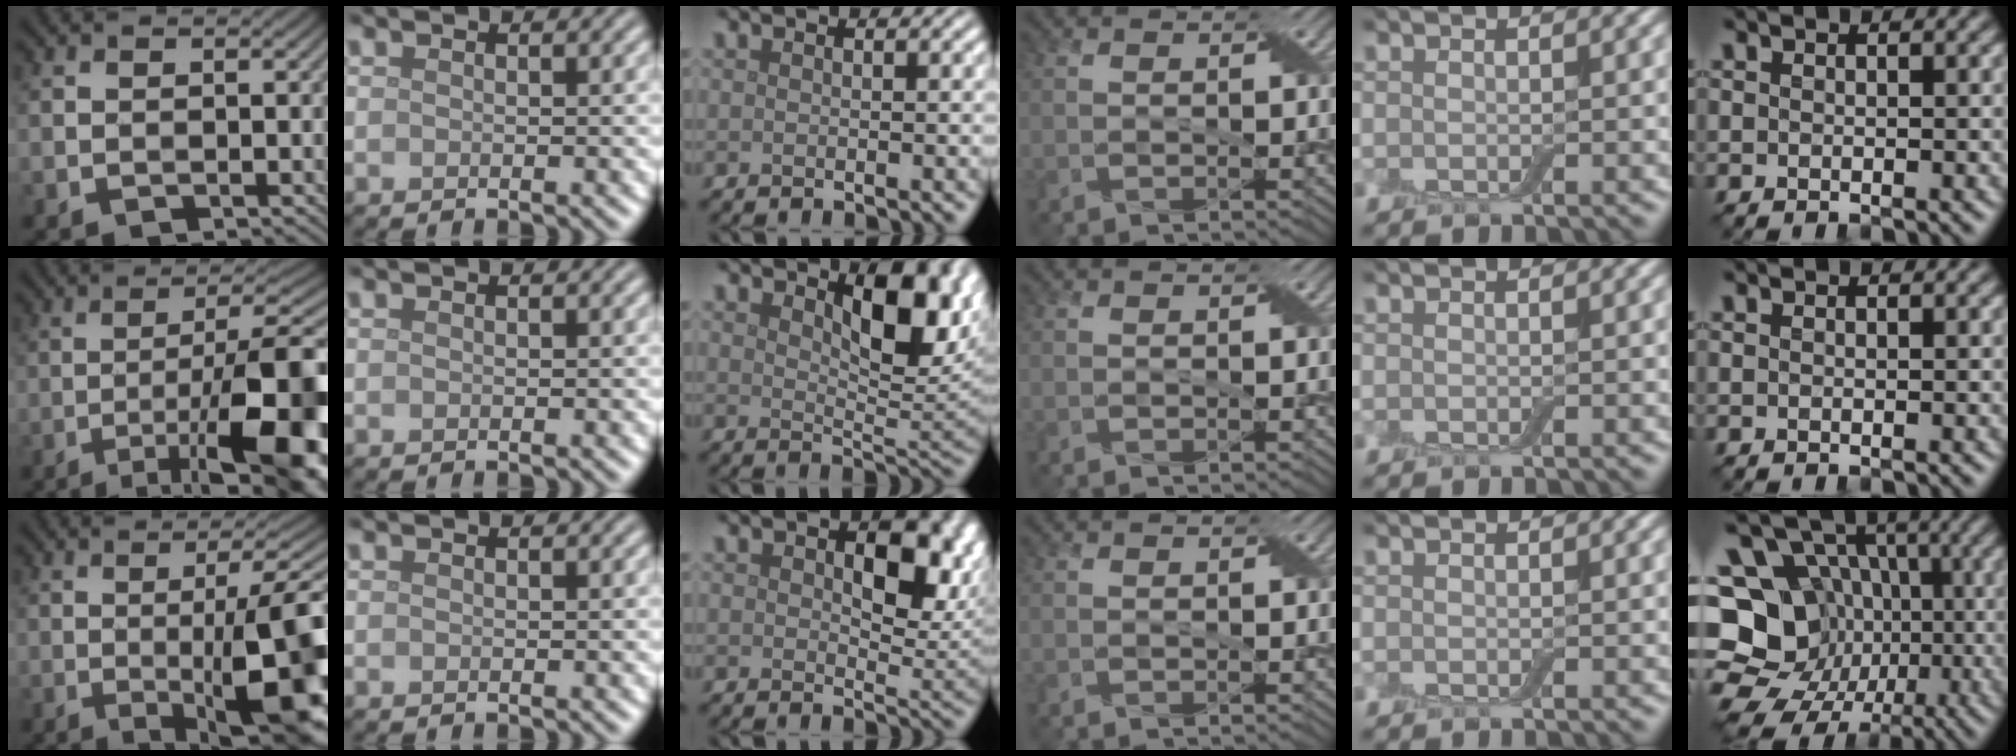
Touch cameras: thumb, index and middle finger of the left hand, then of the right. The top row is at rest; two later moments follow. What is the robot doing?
{"motion": "close", "object": "airpods case & airpods"}